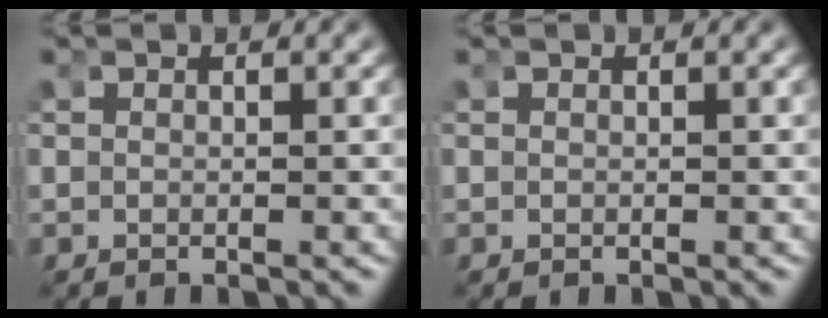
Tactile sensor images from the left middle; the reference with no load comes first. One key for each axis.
{"total": 0.0}